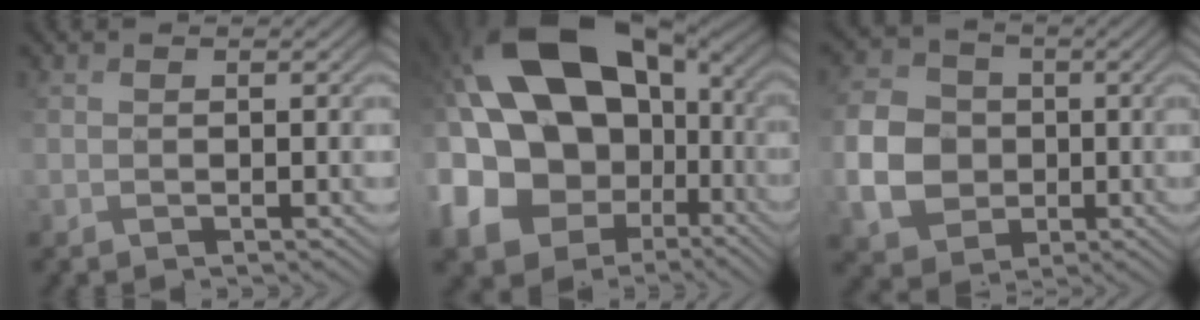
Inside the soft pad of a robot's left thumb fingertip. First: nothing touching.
{"total": 20.9, "force": [1.4, 15.0, 14.4], "torque": [-0.356, 0.000, 0.048]}
{"total": 7.0, "force": [-0.5, 6.0, 3.6], "torque": [-0.090, 0.010, -0.016]}